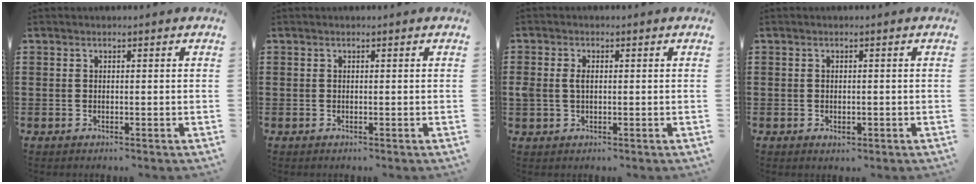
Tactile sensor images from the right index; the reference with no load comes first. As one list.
[{"total": 0.0}, {"total": 2.2, "force": [0.2, 1.4, 1.7], "torque": [-0.043, 0.005, 0.001]}, {"total": 0.9, "force": [-0.3, 0.6, 0.6], "torque": [-0.013, -0.001, -0.006]}]